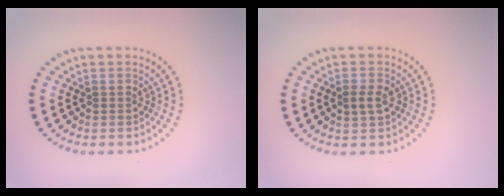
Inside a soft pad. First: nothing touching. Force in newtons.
{"total": 1.9, "press": 1.9, "slide": 0.3}